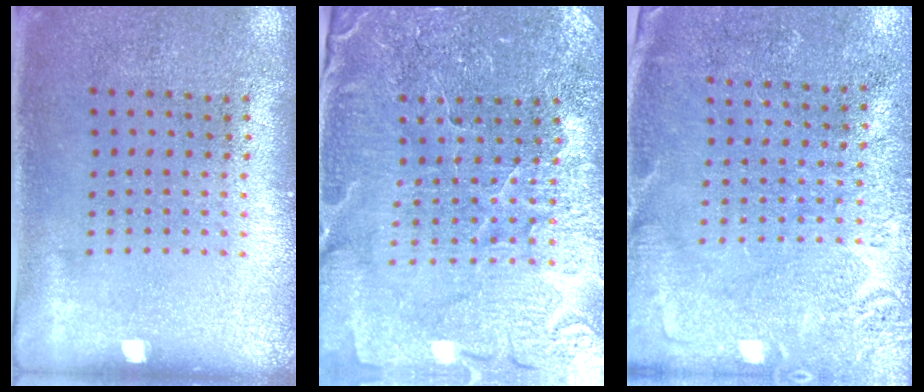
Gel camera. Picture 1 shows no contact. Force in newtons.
{"total": 3.3, "press": 3.3, "slide": 0.2}
{"total": 2.7, "press": 2.7, "slide": 0.7}